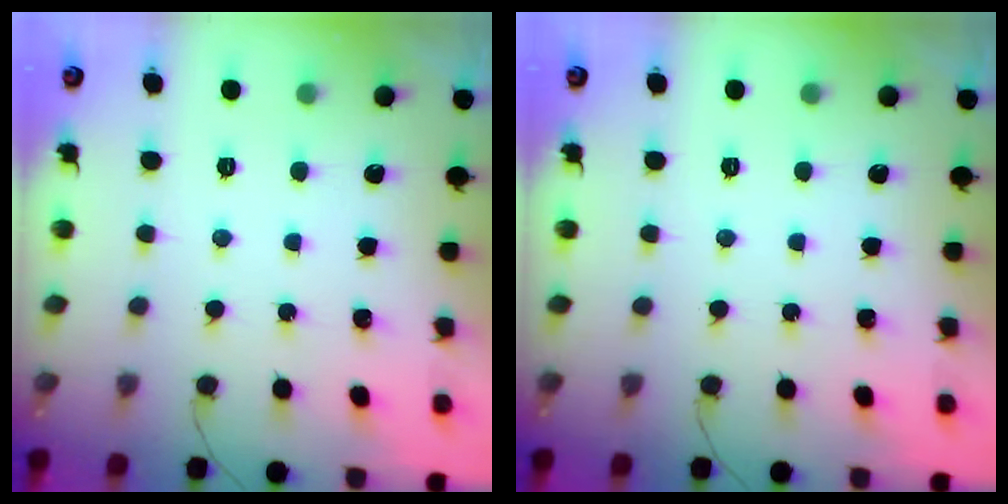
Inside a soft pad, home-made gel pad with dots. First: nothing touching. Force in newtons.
{"total": 0.0}